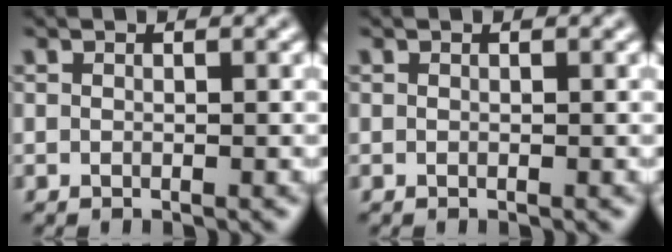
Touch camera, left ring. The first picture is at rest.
{"total": 0.0}